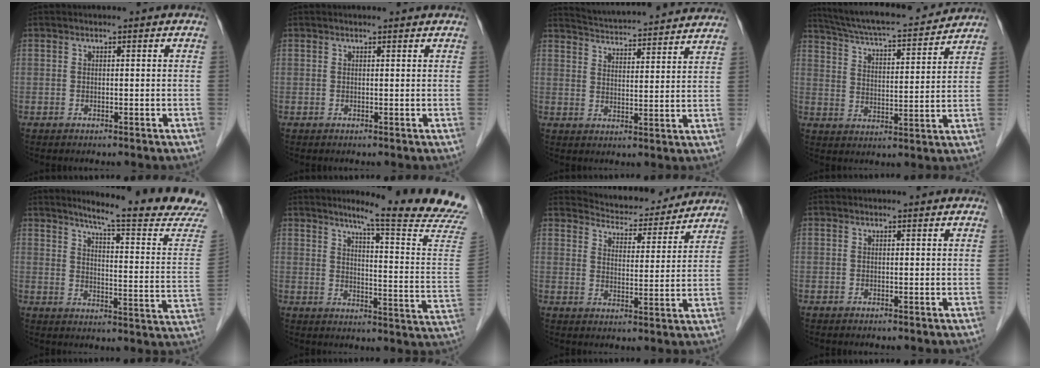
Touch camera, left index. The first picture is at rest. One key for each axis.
{"total": 1.9, "fx": 1.7, "fy": 0.4, "fz": 0.6, "tx": -0.009, "ty": 0.014, "tz": 0.020}
{"total": 21.4, "fx": 20.3, "fy": 2.1, "fz": 6.5, "tx": -0.105, "ty": -0.003, "tz": 0.267}
{"total": 18.2, "fx": 16.8, "fy": 2.3, "fz": 6.7, "tx": -0.118, "ty": 0.018, "tz": 0.250}
{"total": 18.3, "fx": 16.5, "fy": -1.2, "fz": 7.7, "tx": -0.109, "ty": -0.096, "tz": 0.196}
{"total": 19.9, "fx": 17.3, "fy": -1.9, "fz": 9.7, "tx": -0.133, "ty": -0.102, "tz": 0.204}
{"total": 13.0, "fx": 12.4, "fy": 2.9, "fz": 2.3, "tx": -0.027, "ty": 0.000, "tz": 0.169}
{"total": 1.0, "fx": 0.9, "fy": 0.2, "fz": 0.4, "tx": -0.006, "ty": 0.013, "tz": 0.016}